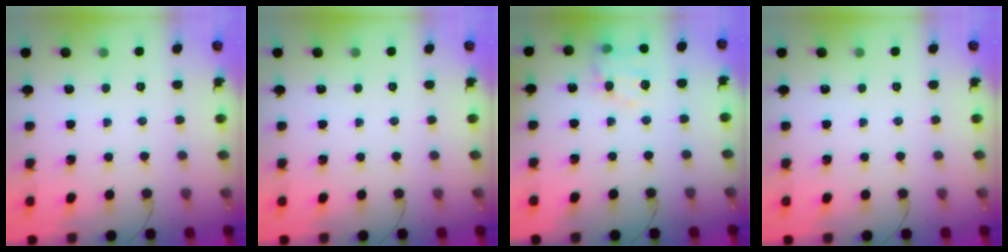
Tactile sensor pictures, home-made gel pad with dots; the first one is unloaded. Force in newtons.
{"total": 0.0}
{"total": 12.0, "press": 11.9, "slide": 1.7}
{"total": 0.0}